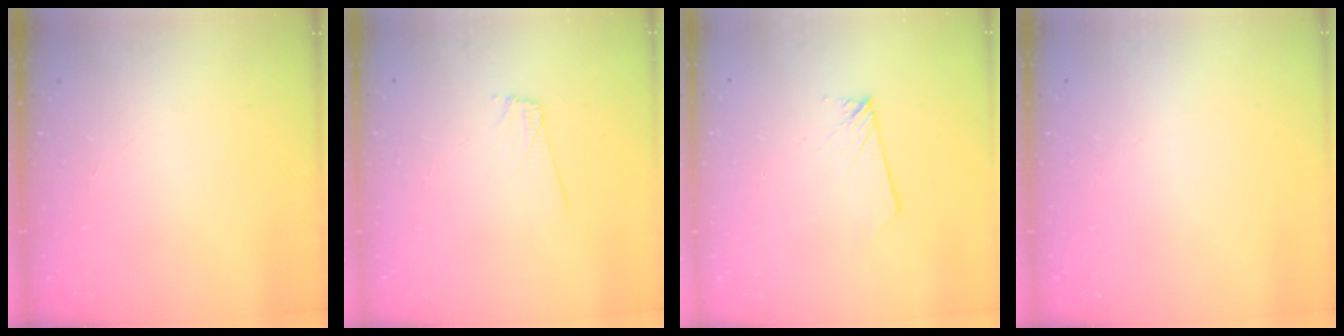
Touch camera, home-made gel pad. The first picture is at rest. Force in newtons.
{"total": 5.8, "press": 5.7, "slide": 1.0}
{"total": 1.7, "press": 1.7, "slide": 0.1}
{"total": 0.0}